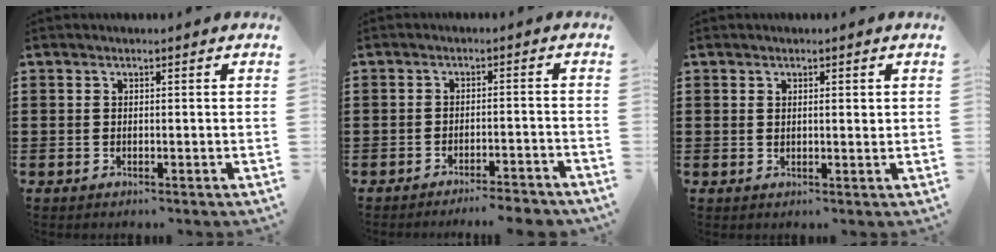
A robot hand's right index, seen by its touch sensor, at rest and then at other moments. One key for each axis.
{"total": 3.2, "fx": -3.1, "fy": -0.2, "fz": 0.7, "tx": -0.015, "ty": -0.002, "tz": -0.065}
{"total": 1.3, "fx": 0.4, "fy": 0.4, "fz": 1.1, "tx": -0.023, "ty": 0.004, "tz": 0.005}